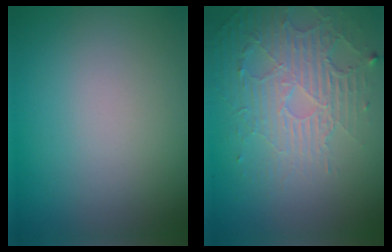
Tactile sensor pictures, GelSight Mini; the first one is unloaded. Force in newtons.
{"total": 5.0, "press": 3.2, "slide": 3.8}